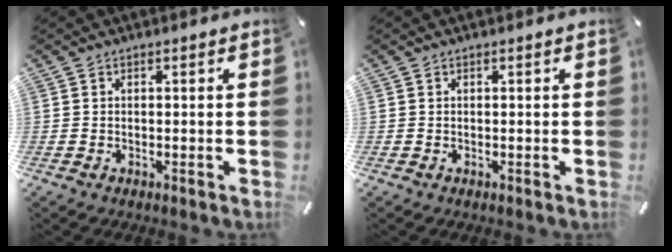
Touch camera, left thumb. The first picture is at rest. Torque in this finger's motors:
{"motor_torque": [-0.22, -0.08, -0.07, 0.04, -0.05]}